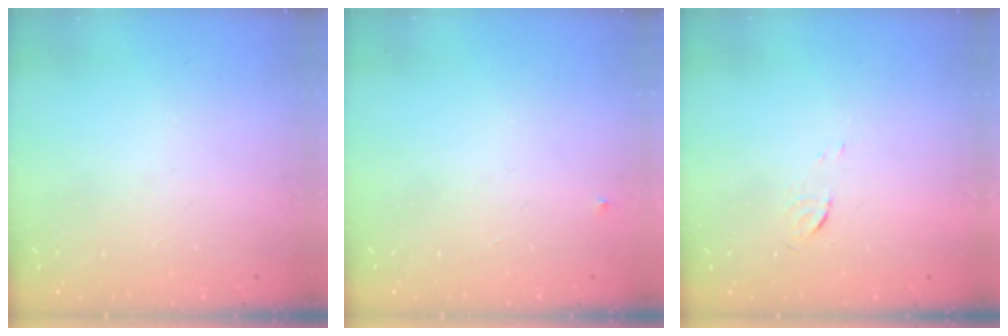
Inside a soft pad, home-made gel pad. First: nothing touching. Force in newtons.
{"total": 3.0, "press": 2.9, "slide": 0.4}
{"total": 3.3, "press": 3.3, "slide": 0.4}